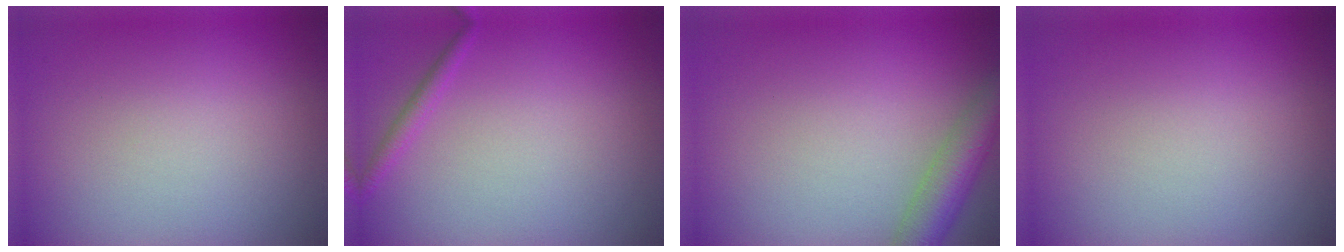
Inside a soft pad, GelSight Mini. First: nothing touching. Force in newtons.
{"total": 1.2, "press": 1.2, "slide": 0.1}
{"total": 4.4, "press": 4.4, "slide": 0.3}
{"total": 0.0}